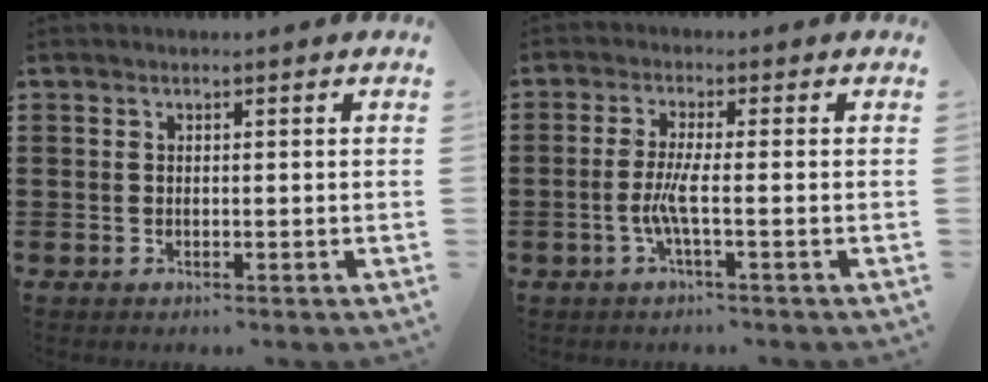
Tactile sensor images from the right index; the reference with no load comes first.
{"total": 3.9, "force": [-1.2, -0.1, 3.8], "torque": [-0.090, -0.014, -0.031]}